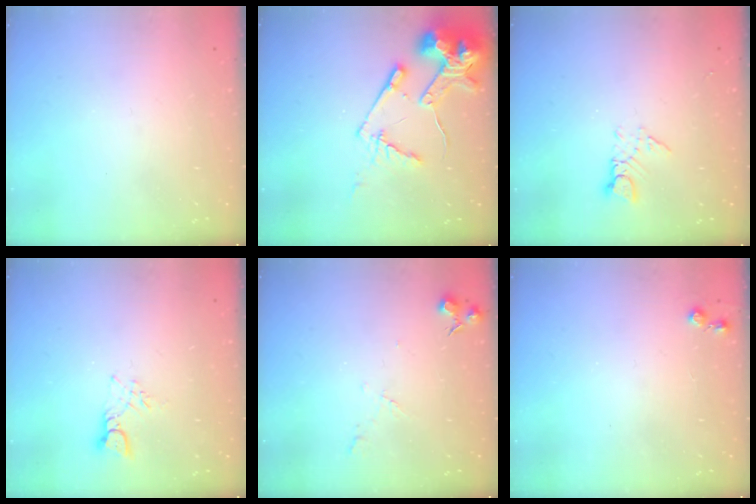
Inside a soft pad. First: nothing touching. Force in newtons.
{"total": 15.7, "press": 15.6, "slide": 1.7}
{"total": 3.0, "press": 3.0, "slide": 0.3}
{"total": 4.0, "press": 4.0, "slide": 0.2}
{"total": 5.5, "press": 5.5, "slide": 0.8}
{"total": 4.0, "press": 4.0, "slide": 0.7}